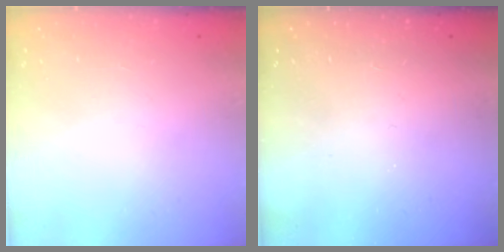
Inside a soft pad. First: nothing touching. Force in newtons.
{"total": 0.0}